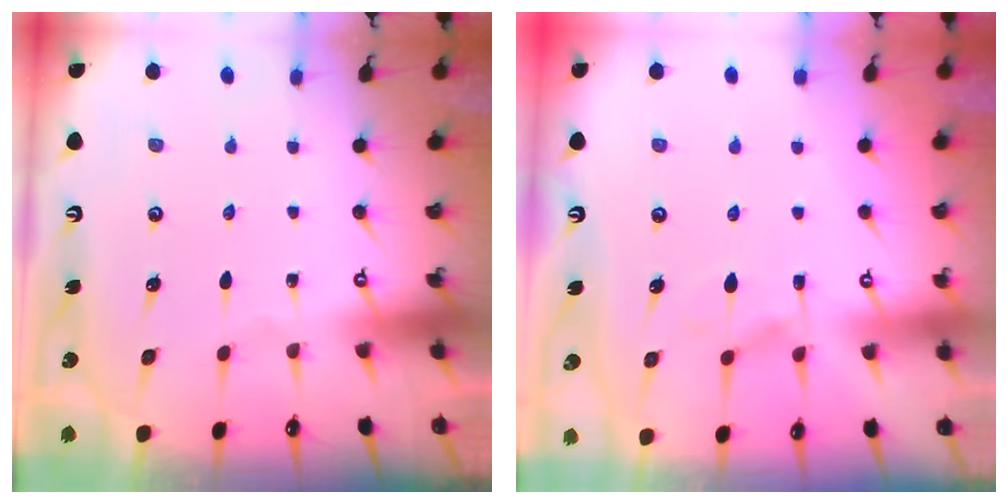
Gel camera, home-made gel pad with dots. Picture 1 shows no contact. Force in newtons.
{"total": 0.9, "press": 0.1, "slide": 0.9}